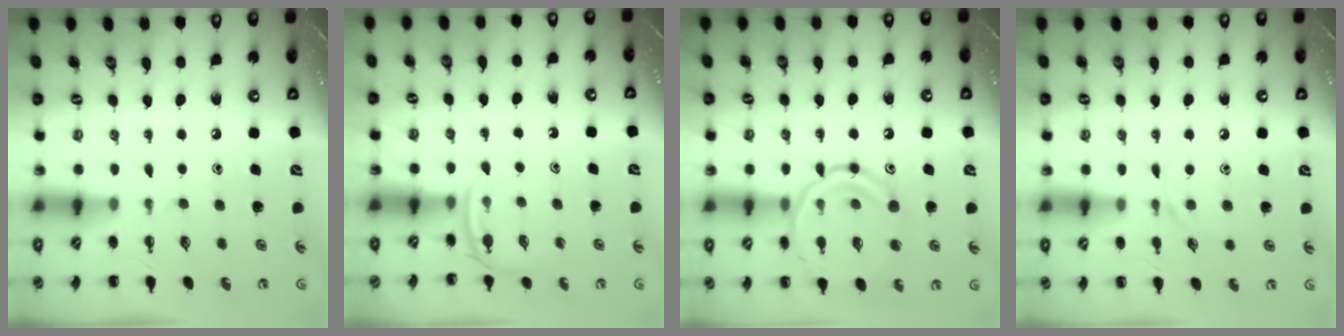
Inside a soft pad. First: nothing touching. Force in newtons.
{"total": 3.8, "press": 3.6, "slide": 1.2}
{"total": 14.5, "press": 14.4, "slide": 1.5}
{"total": 4.3, "press": 4.1, "slide": 1.3}